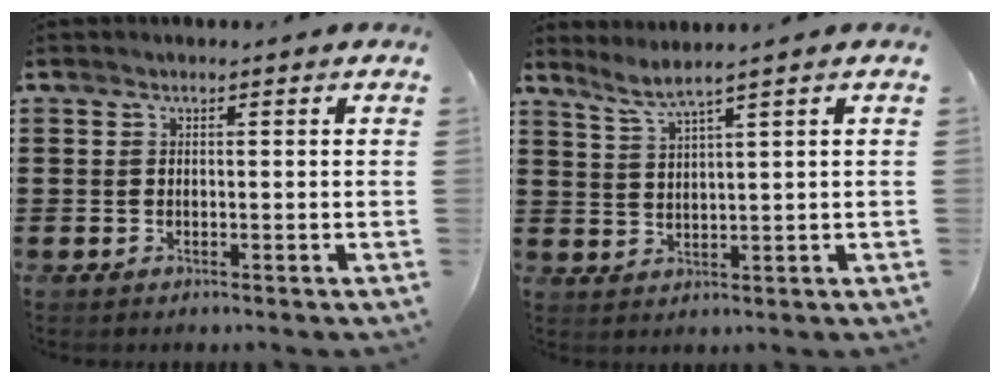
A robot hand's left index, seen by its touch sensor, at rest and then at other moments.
{"total": 2.8, "force": [2.2, -0.6, 1.7], "torque": [-0.041, -0.007, 0.037]}